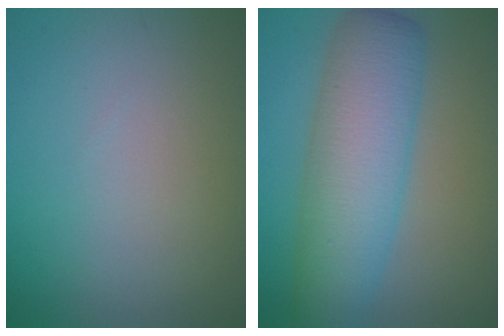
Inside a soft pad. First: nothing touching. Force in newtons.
{"total": 8.8, "press": 8.8, "slide": 0.0}